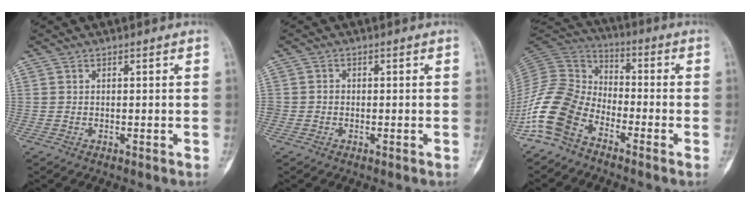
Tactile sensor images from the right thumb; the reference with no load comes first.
{"total": 1.1, "force": [-0.2, 1.0, 0.3], "torque": [0.002, 0.005, -0.004]}
{"total": 13.0, "force": [-7.5, 8.1, 6.9], "torque": [-0.141, 0.060, -0.166]}